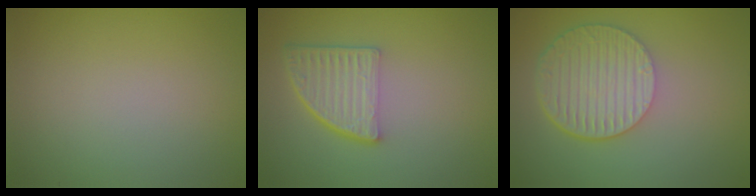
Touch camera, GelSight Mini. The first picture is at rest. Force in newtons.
{"total": 4.7, "press": 3.4, "slide": 3.2}
{"total": 6.8, "press": 4.9, "slide": 4.8}